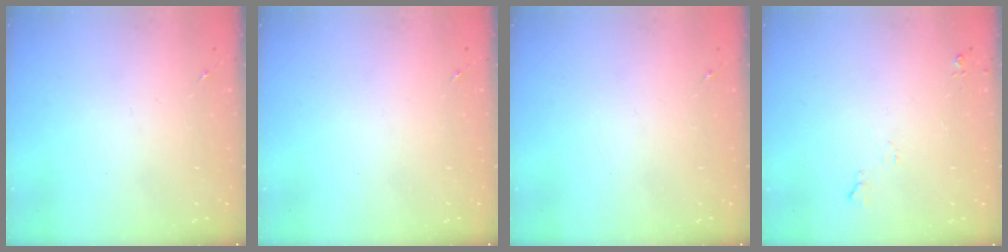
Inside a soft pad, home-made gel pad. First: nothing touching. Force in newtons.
{"total": 0.0}
{"total": 0.0}
{"total": 4.9, "press": 4.8, "slide": 0.9}